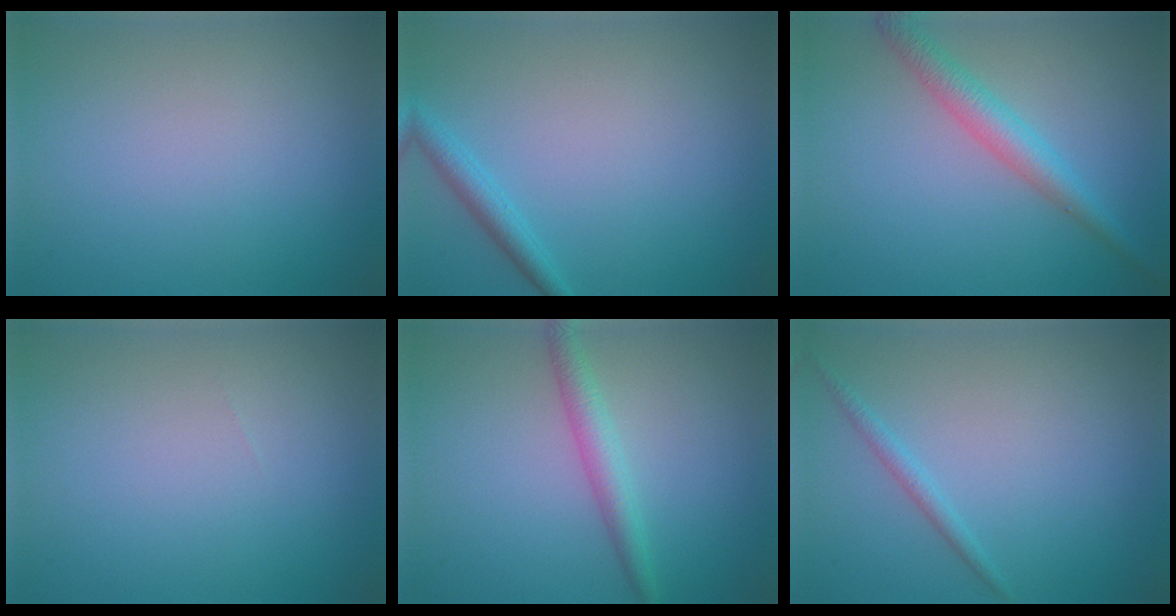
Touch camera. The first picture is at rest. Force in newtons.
{"total": 1.9, "press": 1.9, "slide": 0.0}
{"total": 3.3, "press": 3.3, "slide": 0.1}
{"total": 0.0}
{"total": 2.4, "press": 2.4, "slide": 0.0}
{"total": 1.2, "press": 1.2, "slide": 0.0}